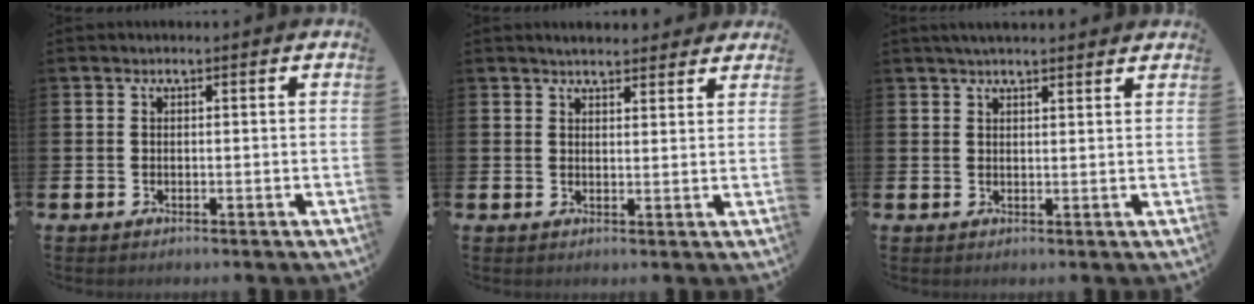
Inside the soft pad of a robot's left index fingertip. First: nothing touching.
{"total": 3.1, "force": [3.0, 0.7, 0.4], "torque": [-0.013, -0.009, 0.055]}
{"total": 2.6, "force": [2.5, 0.3, 0.9], "torque": [-0.019, -0.003, 0.044]}